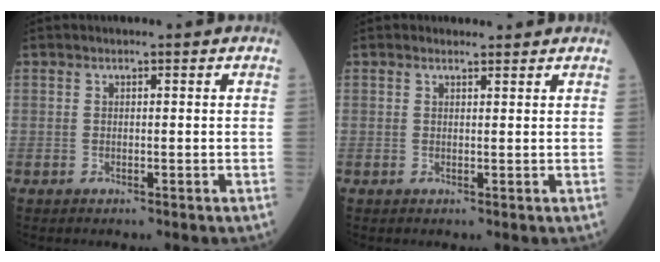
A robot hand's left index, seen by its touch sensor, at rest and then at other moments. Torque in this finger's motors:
{"motor_torque": [0.44, -0.91, -0.01, 0.01]}